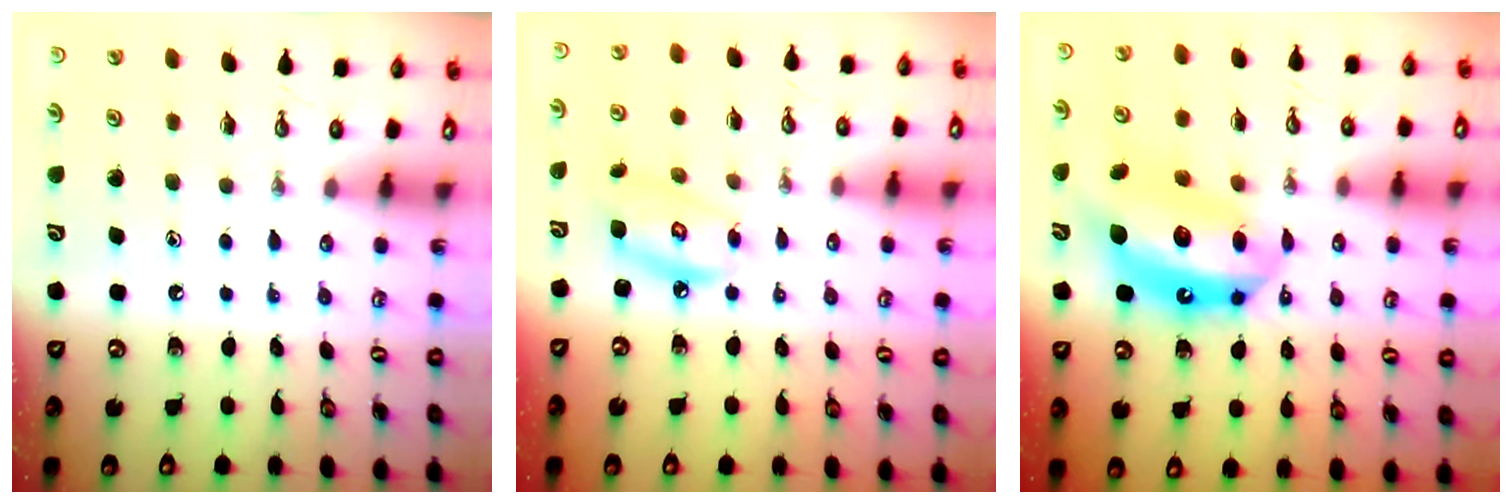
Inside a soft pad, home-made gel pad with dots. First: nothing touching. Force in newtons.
{"total": 7.8, "press": 7.8, "slide": 0.7}
{"total": 15.9, "press": 15.8, "slide": 1.4}